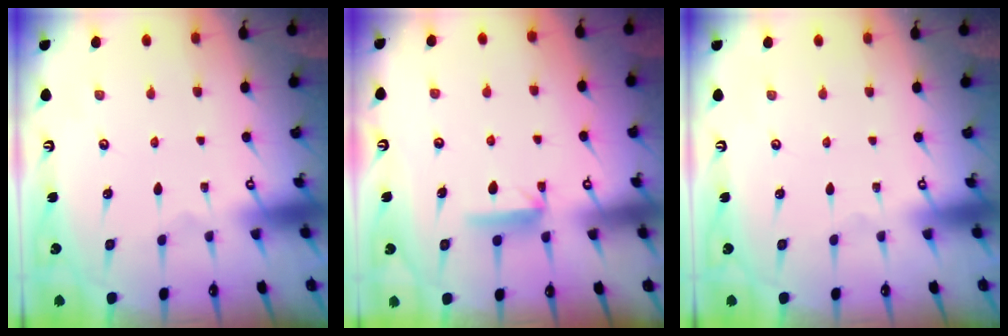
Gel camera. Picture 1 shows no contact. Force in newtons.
{"total": 6.8, "press": 6.8, "slide": 0.3}
{"total": 0.0}